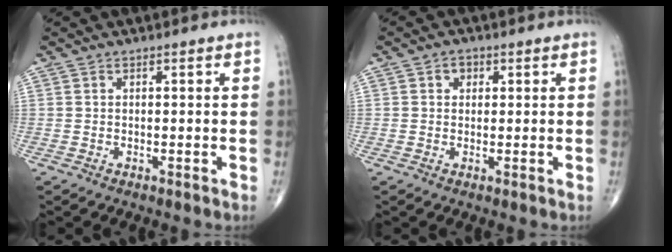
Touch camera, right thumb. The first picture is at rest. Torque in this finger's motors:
{"motor_torque": [0.33, 0.43, 0.40, 0.18, 0.01]}